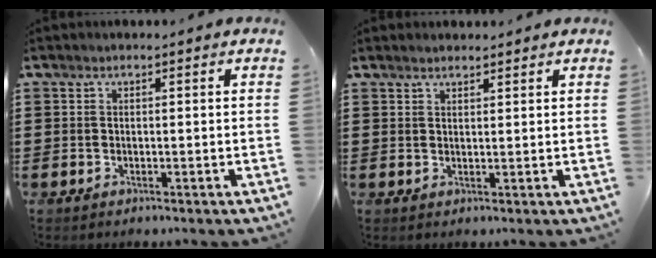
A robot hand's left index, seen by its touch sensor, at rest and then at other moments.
{"total": 1.5, "force": [1.5, 0.3, 0.3], "torque": [-0.007, 0.003, 0.028]}